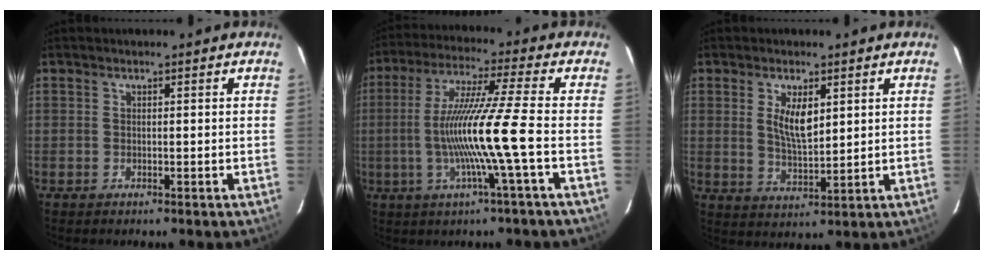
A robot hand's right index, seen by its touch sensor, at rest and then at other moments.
{"total": 13.4, "force": [-3.2, -2.2, 12.8], "torque": [-0.235, -0.008, -0.054]}
{"total": 6.3, "force": [2.1, 2.6, 5.3], "torque": [-0.094, -0.005, 0.045]}